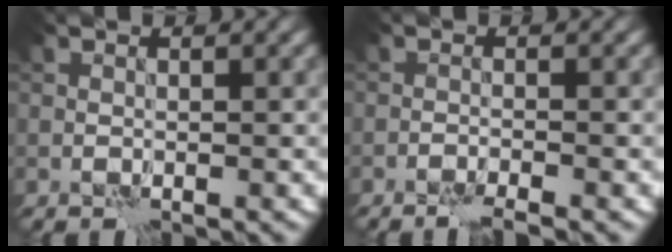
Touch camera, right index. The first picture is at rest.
{"total": 2.0, "force": [-1.6, 0.0, 1.3], "torque": [-0.030, 0.004, -0.033]}